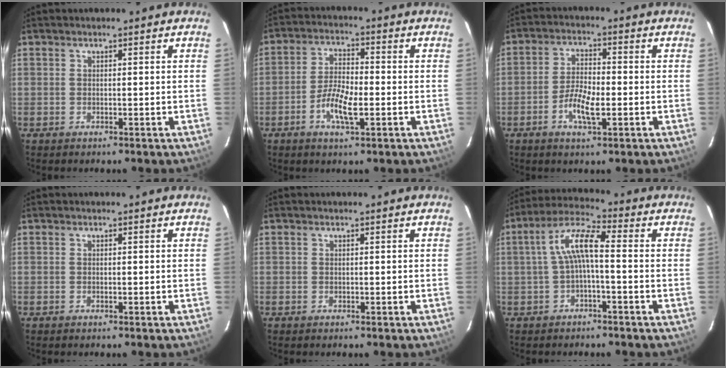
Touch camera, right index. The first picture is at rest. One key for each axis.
{"total": 6.9, "fx": -2.6, "fy": 2.4, "fz": 6.0, "tx": -0.125, "ty": 0.001, "tz": -0.051}
{"total": 6.2, "fx": -2.3, "fy": 2.3, "fz": 5.3, "tx": -0.111, "ty": 0.001, "tz": -0.044}
{"total": 0.0}
{"total": 0.0}
{"total": 7.1, "fx": -0.7, "fy": 1.7, "fz": 6.8, "tx": -0.148, "ty": 0.021, "tz": -0.014}